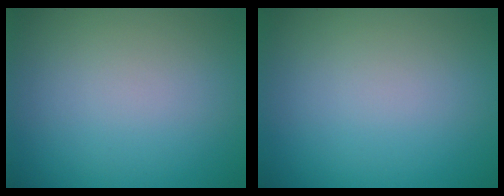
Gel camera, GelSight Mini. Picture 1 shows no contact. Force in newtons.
{"total": 0.0}